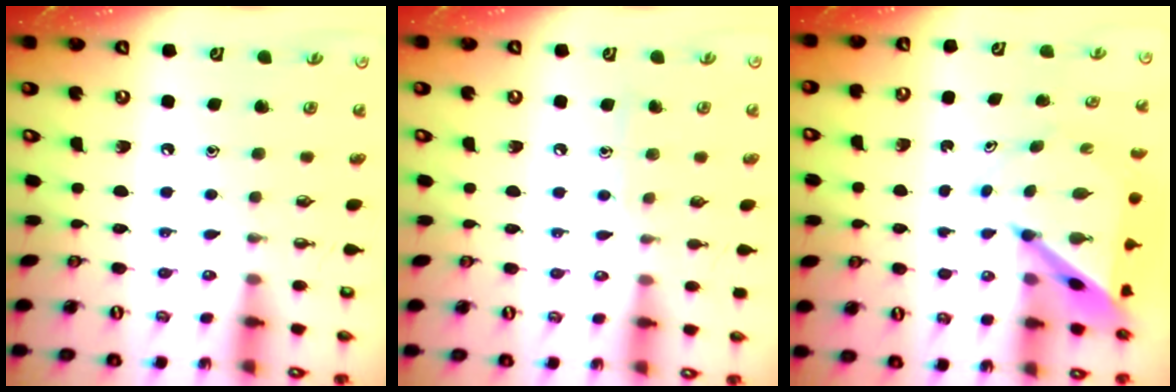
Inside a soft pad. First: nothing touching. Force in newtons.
{"total": 6.0, "press": 6.0, "slide": 0.6}
{"total": 7.0, "press": 7.0, "slide": 0.7}